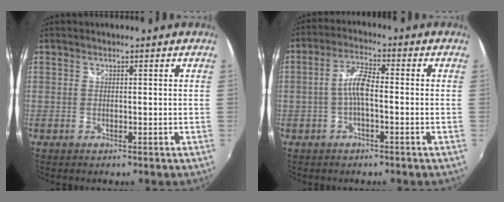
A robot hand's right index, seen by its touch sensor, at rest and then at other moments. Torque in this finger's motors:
{"motor_torque": [0.93, -0.08, 0.52, 0.12]}